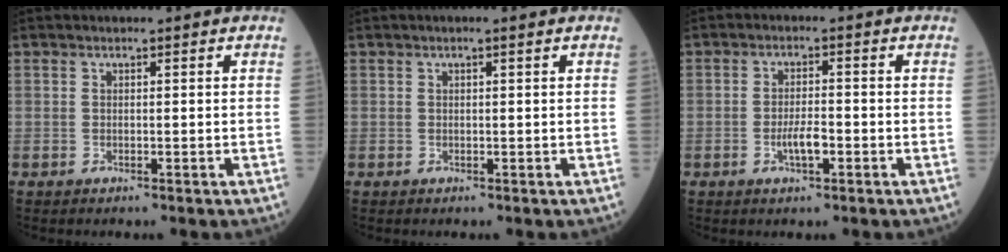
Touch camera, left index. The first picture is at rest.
{"total": 0.7, "force": [0.4, 0.0, 0.5], "torque": [-0.011, 0.002, 0.006]}
{"total": 3.3, "force": [-1.2, 0.9, 3.0], "torque": [-0.060, 0.001, -0.023]}